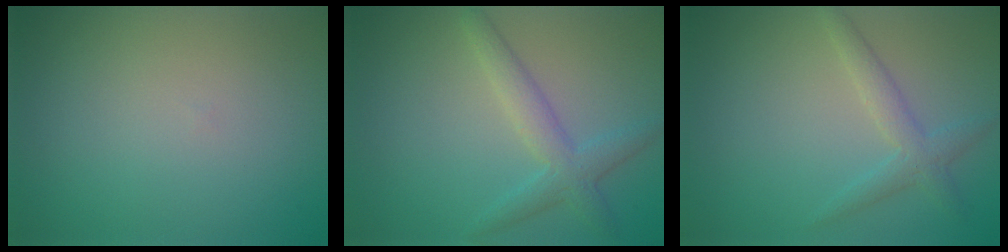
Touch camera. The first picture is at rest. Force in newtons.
{"total": 3.3, "press": 3.3, "slide": 0.1}
{"total": 2.3, "press": 2.3, "slide": 0.2}